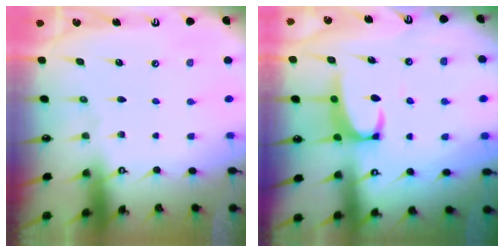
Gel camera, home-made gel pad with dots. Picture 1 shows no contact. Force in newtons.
{"total": 3.5, "press": 3.4, "slide": 0.7}